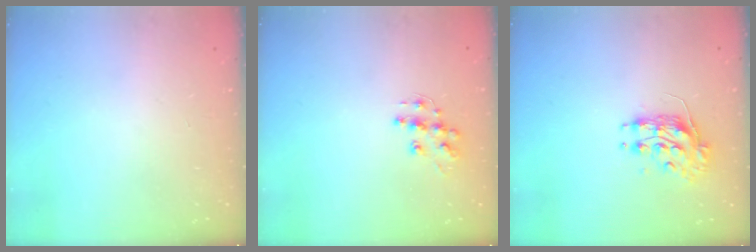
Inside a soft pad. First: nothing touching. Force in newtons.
{"total": 9.8, "press": 9.8, "slide": 0.6}
{"total": 8.7, "press": 8.7, "slide": 0.4}